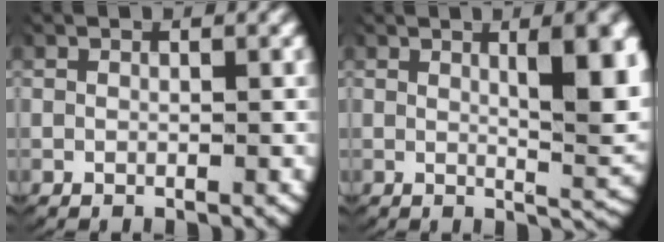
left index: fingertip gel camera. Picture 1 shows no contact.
{"total": 6.2, "force": [1.4, 1.7, 5.8], "torque": [-0.077, -0.010, 0.029]}